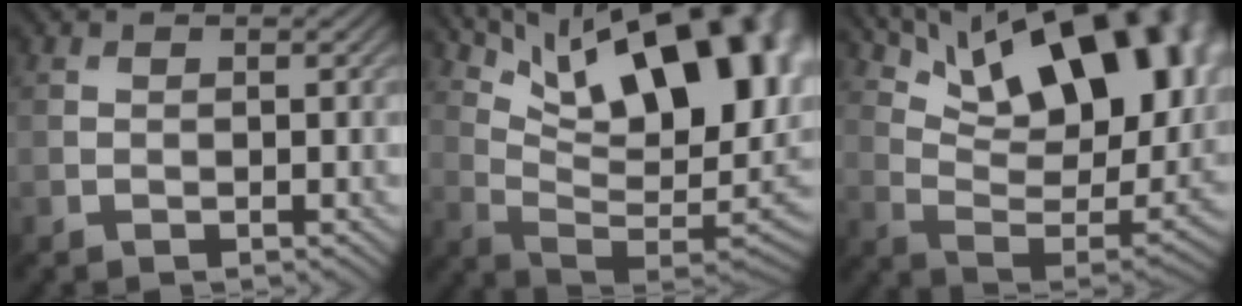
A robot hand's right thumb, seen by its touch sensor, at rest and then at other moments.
{"total": 21.4, "force": [9.5, 8.8, 17.0], "torque": [-0.245, 0.036, 0.154]}
{"total": 21.1, "force": [11.0, 9.3, 15.5], "torque": [-0.232, 0.036, 0.172]}